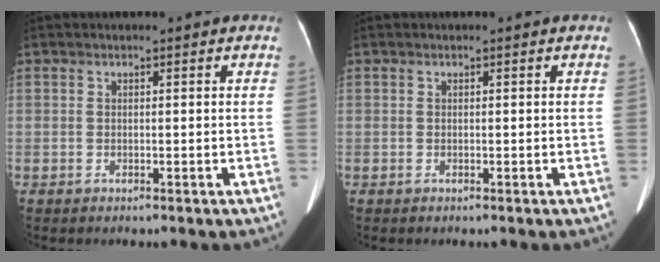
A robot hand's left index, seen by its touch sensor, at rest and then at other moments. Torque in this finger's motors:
{"motor_torque": [0.00, 0.00, 0.00, 0.00]}